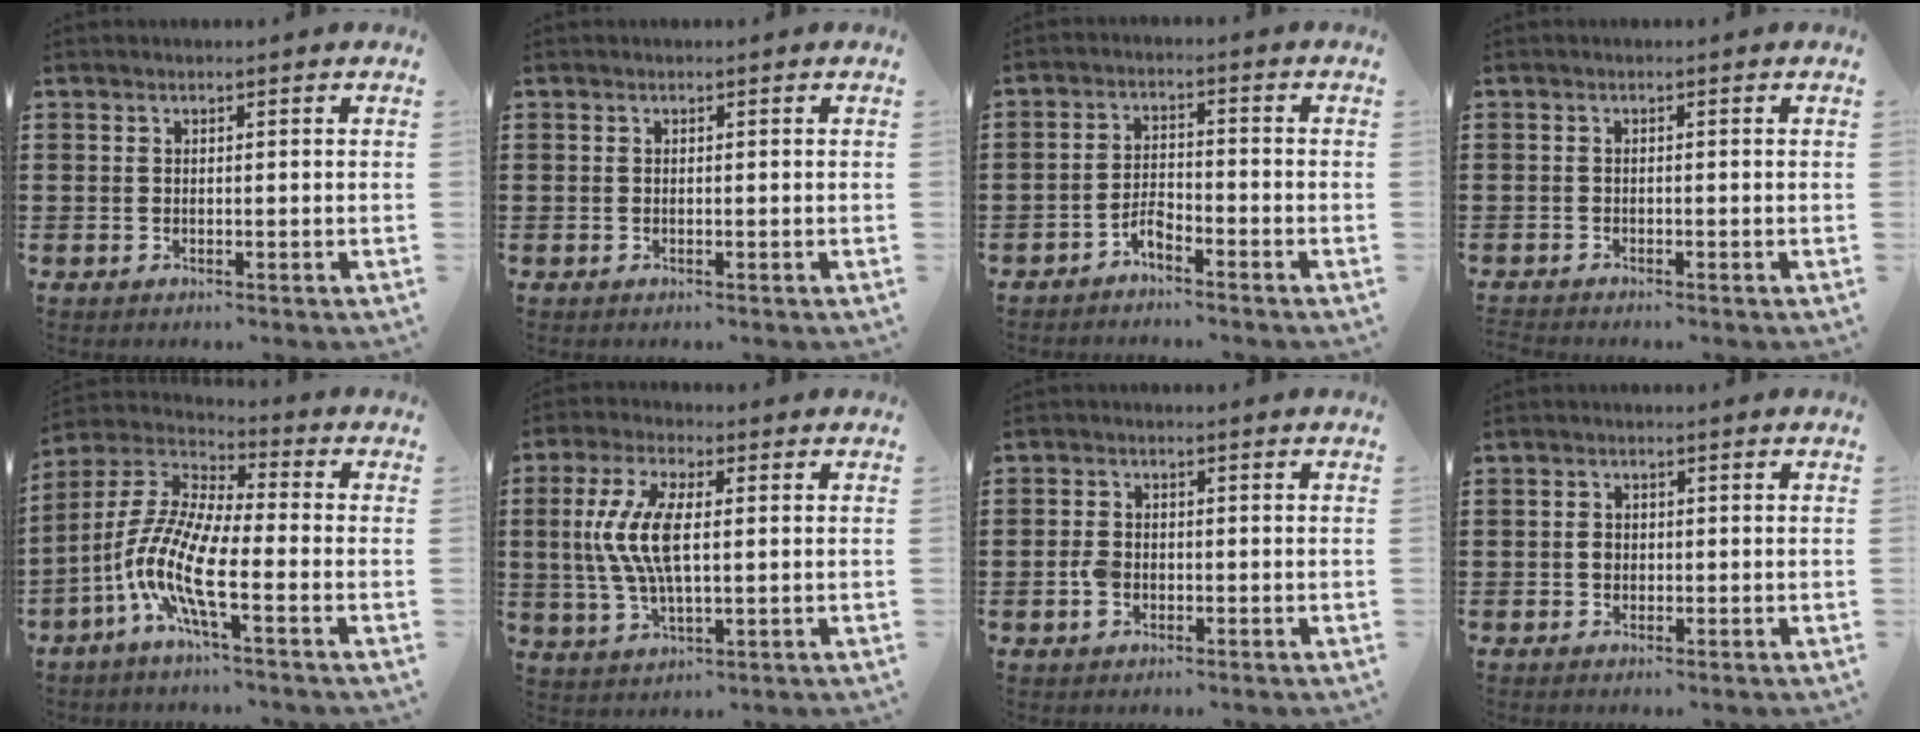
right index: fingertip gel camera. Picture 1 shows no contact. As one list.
[{"total": 0.0}, {"total": 3.1, "force": [-2.7, 0.7, 1.4], "torque": [-0.039, 0.007, -0.056]}, {"total": 0.8, "force": [-0.8, 0.0, -0.1], "torque": [0.000, 0.002, -0.018]}, {"total": 10.7, "force": [-4.5, 2.3, 9.4], "torque": [-0.238, -0.026, -0.101]}, {"total": 9.5, "force": [0.6, 3.5, 8.8], "torque": [-0.206, -0.004, 0.000]}, {"total": 2.9, "force": [-1.0, 1.9, 1.9], "torque": [-0.051, -0.005, -0.022]}, {"total": 1.2, "force": [-0.2, 1.0, 0.8], "torque": [-0.016, 0.004, -0.005]}]